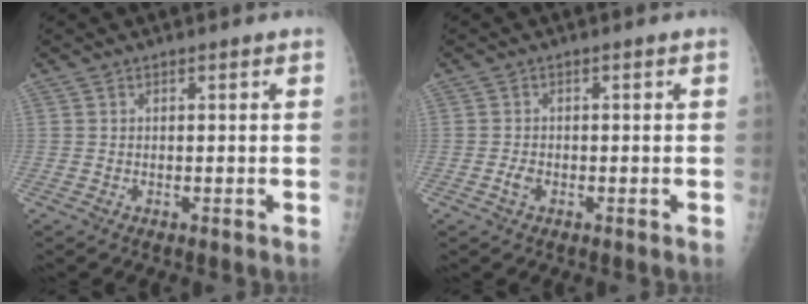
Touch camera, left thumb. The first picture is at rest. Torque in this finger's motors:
{"motor_torque": [-0.06, 0.04, 0.03, 0.01, 0.00]}